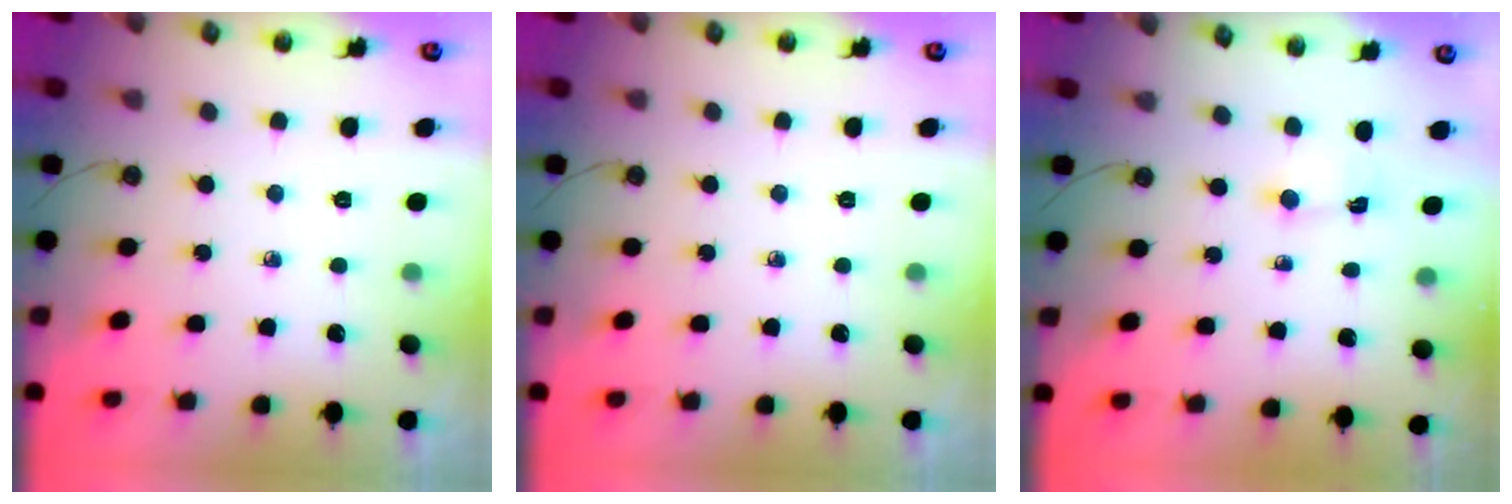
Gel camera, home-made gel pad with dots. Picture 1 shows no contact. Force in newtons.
{"total": 0.0}
{"total": 0.5, "press": 0.5, "slide": 0.2}